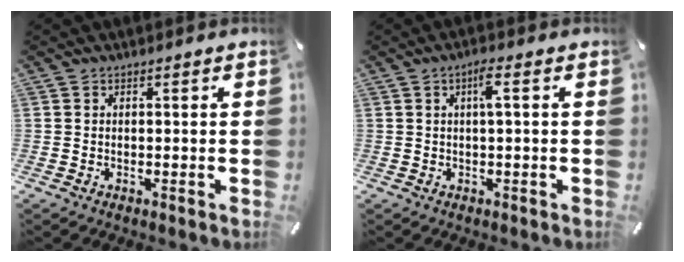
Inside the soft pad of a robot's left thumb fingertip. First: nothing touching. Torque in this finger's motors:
{"motor_torque": [0.69, 0.97, 0.33, -0.67, 0.24]}